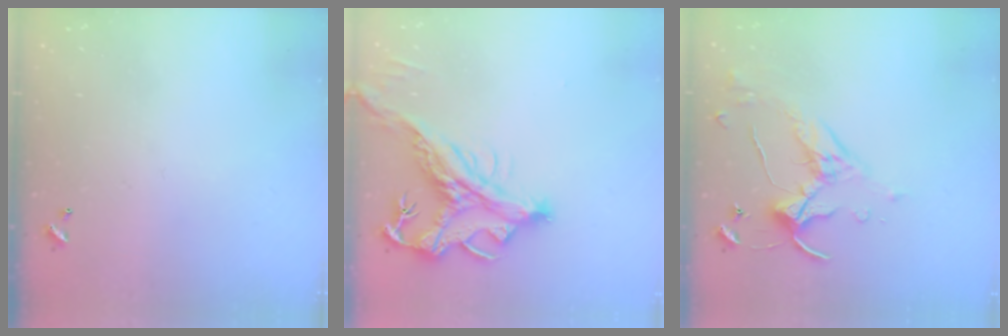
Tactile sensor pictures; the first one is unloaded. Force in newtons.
{"total": 4.6, "press": 4.4, "slide": 1.4}
{"total": 4.3, "press": 4.2, "slide": 0.8}